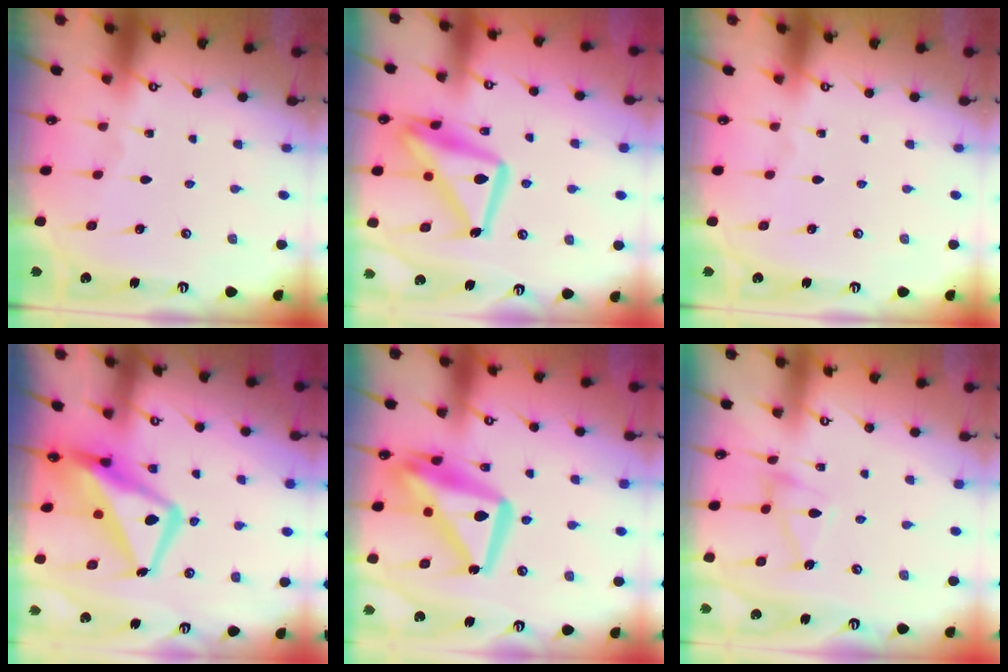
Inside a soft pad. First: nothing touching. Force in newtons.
{"total": 17.7, "press": 17.6, "slide": 1.3}
{"total": 0.0}
{"total": 16.5, "press": 16.4, "slide": 1.7}
{"total": 19.0, "press": 18.9, "slide": 2.4}
{"total": 8.5, "press": 8.4, "slide": 0.6}